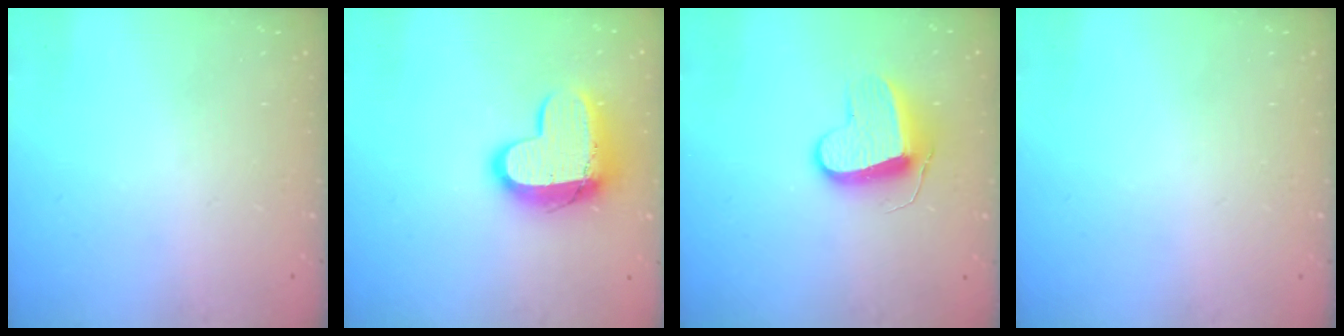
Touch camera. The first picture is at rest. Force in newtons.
{"total": 14.2, "press": 14.1, "slide": 1.1}
{"total": 9.9, "press": 9.9, "slide": 0.6}
{"total": 0.0}